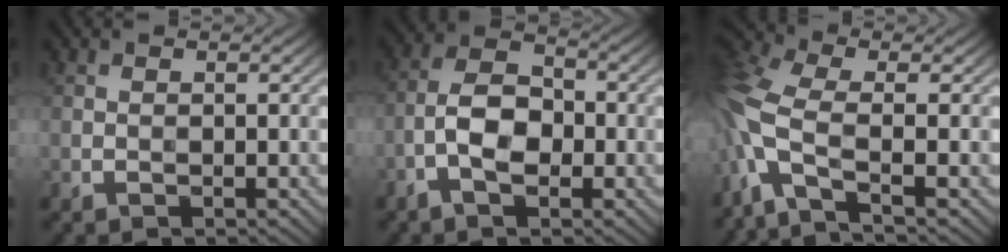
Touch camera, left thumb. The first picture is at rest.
{"total": 5.5, "force": [-1.8, 2.6, 4.5], "torque": [-0.086, 0.013, -0.042]}
{"total": 8.9, "force": [-2.7, 2.9, 7.9], "torque": [-0.211, -0.002, -0.074]}